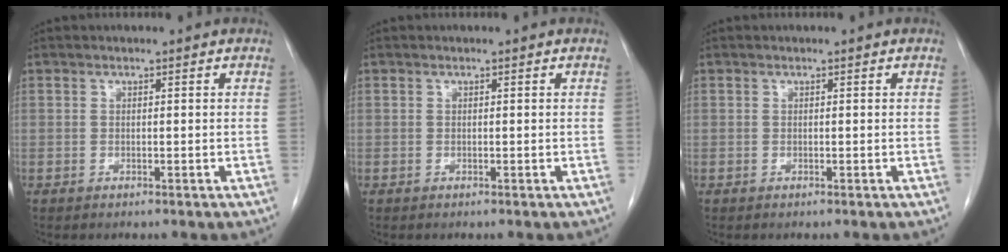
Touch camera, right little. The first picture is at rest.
{"total": 0.0}
{"total": 0.0}